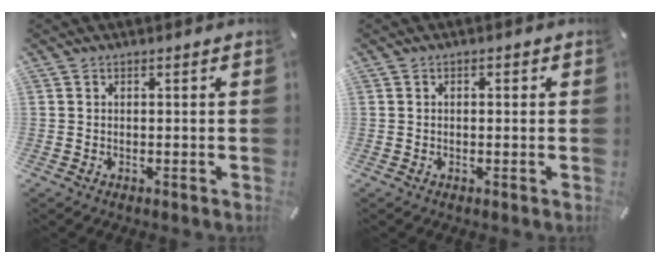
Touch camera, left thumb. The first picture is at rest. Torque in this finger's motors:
{"motor_torque": [-0.26, -0.07, -0.06, 0.00, 0.02]}